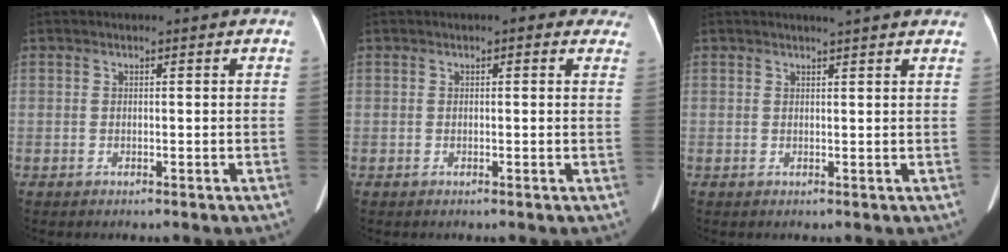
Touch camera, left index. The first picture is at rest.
{"total": 3.7, "force": [2.6, 1.7, 2.0], "torque": [-0.009, 0.013, 0.020]}
{"total": 6.1, "force": [5.4, 0.5, 2.7], "torque": [-0.037, 0.015, 0.057]}